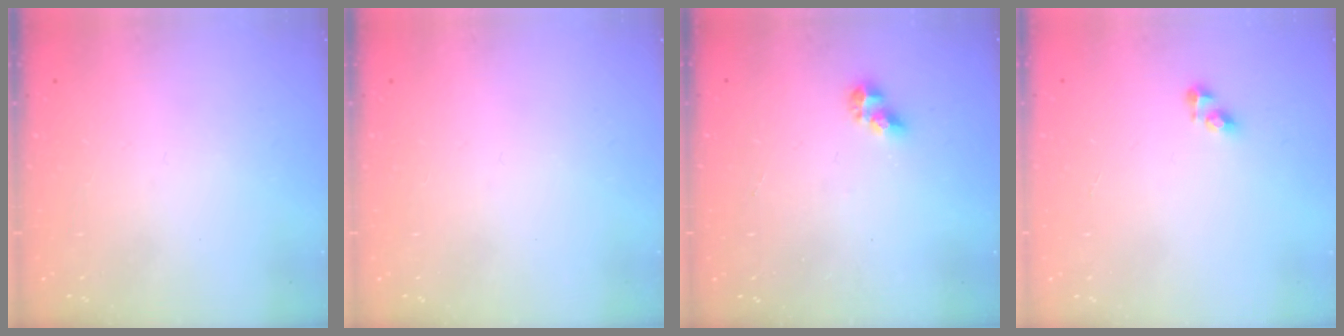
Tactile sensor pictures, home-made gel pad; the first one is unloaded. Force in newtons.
{"total": 0.0}
{"total": 5.3, "press": 5.3, "slide": 0.3}
{"total": 3.6, "press": 3.6, "slide": 0.6}